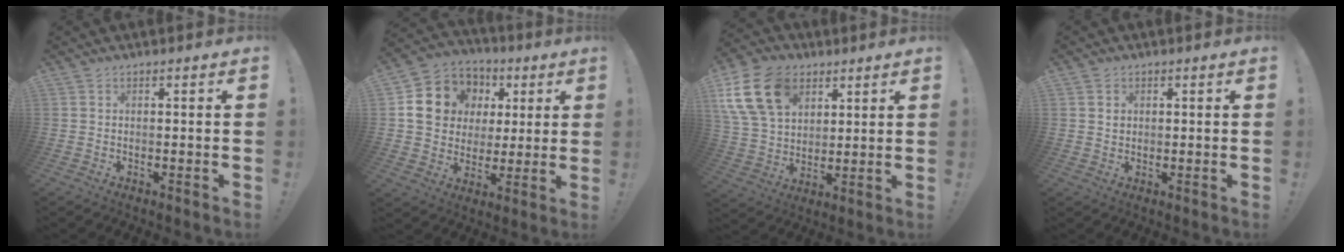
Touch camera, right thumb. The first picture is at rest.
{"total": 14.4, "force": [3.9, 12.6, 5.6], "torque": [-0.080, -0.013, 0.094]}
{"total": 18.0, "force": [8.2, 12.6, 9.9], "torque": [-0.201, -0.033, 0.156]}
{"total": 1.8, "force": [0.6, 1.7, 0.4], "torque": [-0.001, 0.000, 0.010]}